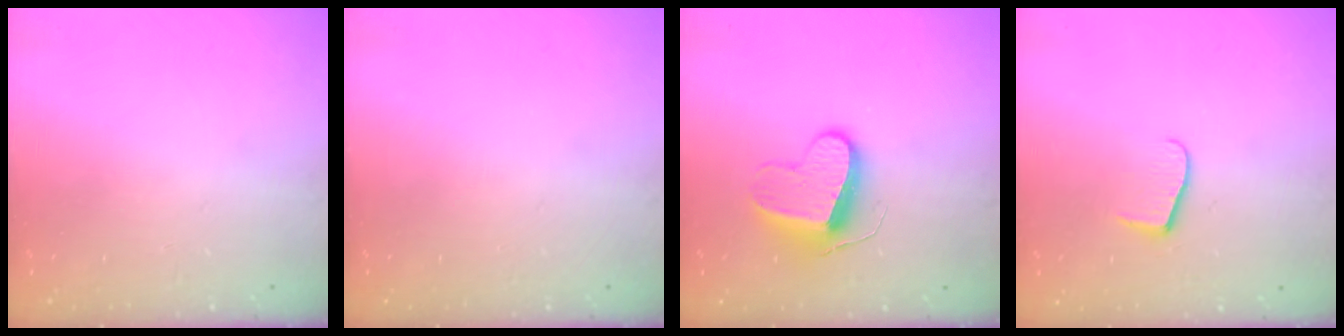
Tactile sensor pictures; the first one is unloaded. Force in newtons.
{"total": 0.0}
{"total": 10.0, "press": 10.0, "slide": 0.6}
{"total": 6.5, "press": 6.5, "slide": 0.6}